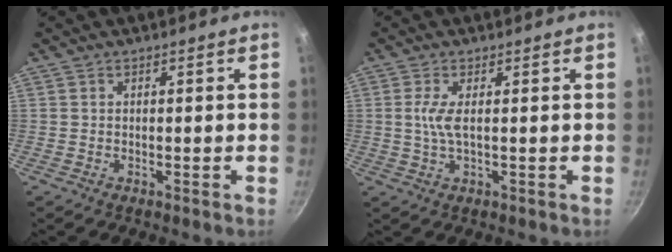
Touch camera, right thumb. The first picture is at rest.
{"total": 3.7, "force": [0.5, 1.1, 3.5], "torque": [-0.093, -0.002, 0.012]}